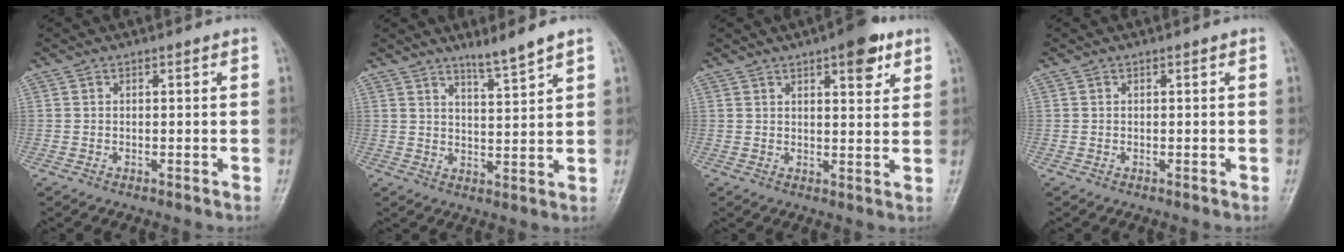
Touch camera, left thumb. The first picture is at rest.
{"total": 5.0, "force": [4.1, -0.4, 2.9], "torque": [-0.048, -0.039, 0.075]}
{"total": 7.6, "force": [4.2, 2.7, 5.7], "torque": [-0.057, -0.016, 0.052]}
{"total": 0.0}